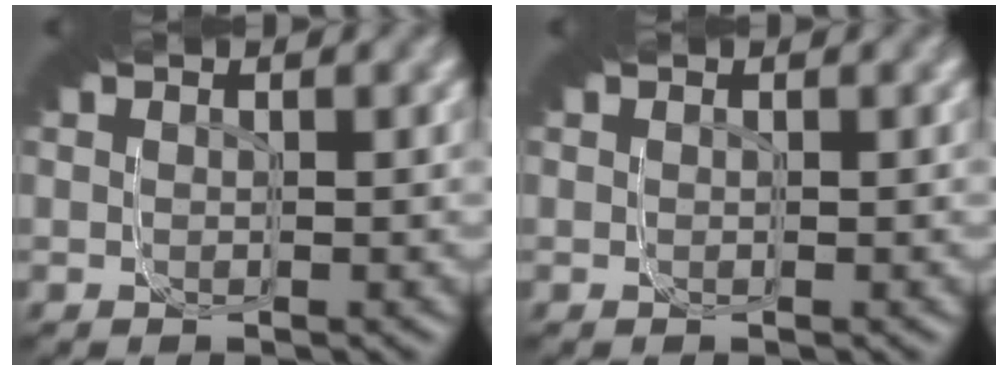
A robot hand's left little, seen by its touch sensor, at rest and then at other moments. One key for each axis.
{"total": 0.0}